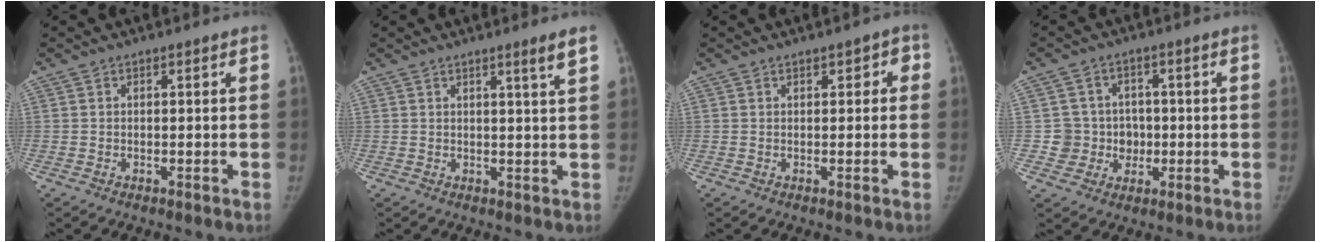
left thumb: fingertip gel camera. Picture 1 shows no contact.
{"total": 3.0, "force": [1.9, -0.6, 2.3], "torque": [-0.033, -0.018, 0.030]}
{"total": 2.3, "force": [0.5, 1.7, 1.5], "torque": [0.009, 0.005, 0.000]}
{"total": 7.1, "force": [-0.8, 7.0, 0.6], "torque": [0.038, 0.017, -0.011]}